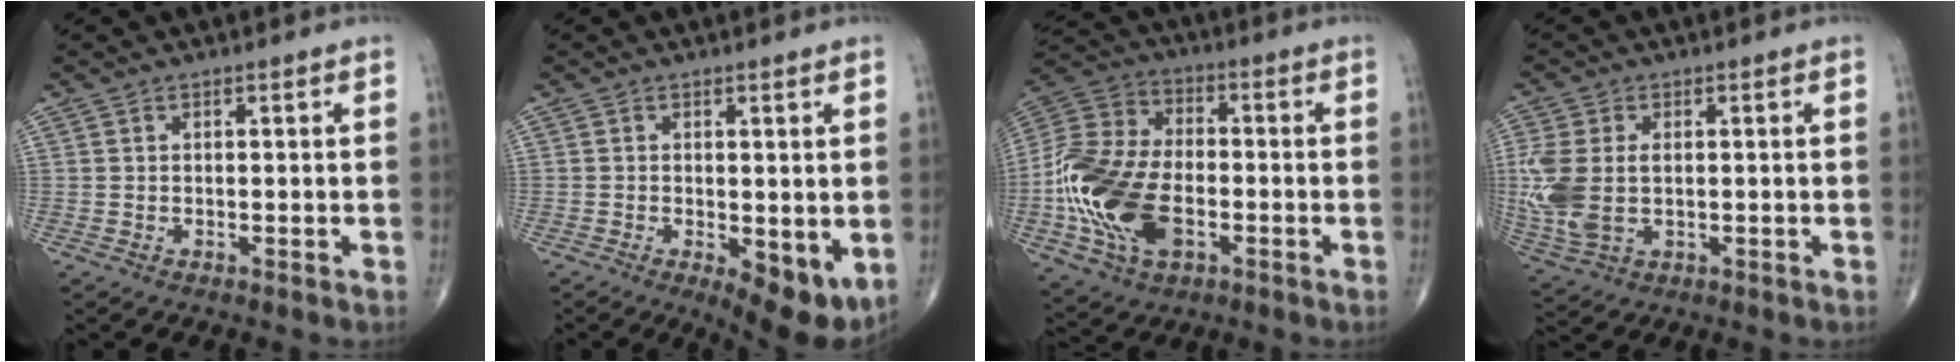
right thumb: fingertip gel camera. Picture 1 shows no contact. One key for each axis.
{"total": 8.6, "fx": -1.9, "fy": 3.7, "fz": 7.6, "tx": -0.097, "ty": -0.021, "tz": -0.018}
{"total": 20.6, "fx": -4.8, "fy": 12.5, "fz": 15.7, "tx": -0.321, "ty": 0.011, "tz": -0.088}
{"total": 12.0, "fx": 0.1, "fy": 7.6, "fz": 9.2, "tx": -0.243, "ty": -0.004, "tz": 0.013}